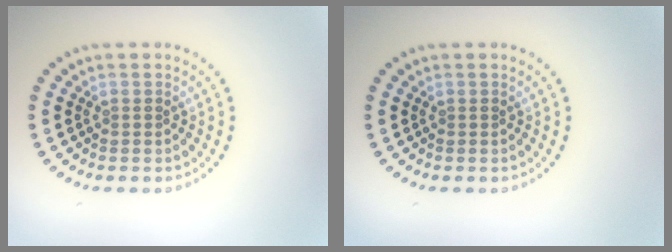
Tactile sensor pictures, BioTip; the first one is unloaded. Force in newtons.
{"total": 0.0}